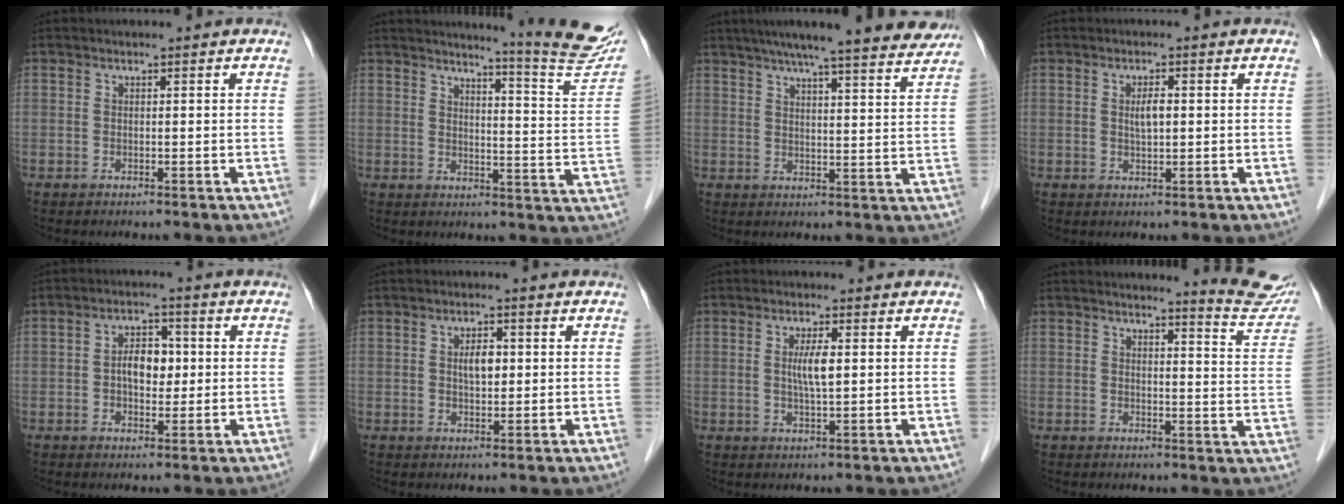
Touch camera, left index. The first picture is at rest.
{"total": 14.1, "force": [13.2, -1.2, 4.9], "torque": [-0.060, -0.086, 0.141]}
{"total": 20.0, "force": [17.5, 1.4, 9.6], "torque": [-0.140, 0.004, 0.220]}
{"total": 2.4, "force": [0.3, 0.7, 2.2], "torque": [-0.040, 0.001, 0.006]}
{"total": 4.9, "force": [0.1, 3.0, 3.9], "torque": [-0.070, 0.014, 0.001]}
{"total": 3.0, "force": [0.4, 1.4, 2.7], "torque": [-0.046, 0.005, 0.007]}
{"total": 3.7, "force": [0.5, 0.4, 3.6], "torque": [-0.067, -0.001, 0.008]}
{"total": 8.6, "force": [8.4, -0.1, 1.9], "torque": [-0.013, -0.056, 0.078]}